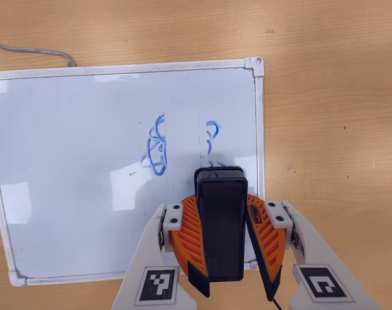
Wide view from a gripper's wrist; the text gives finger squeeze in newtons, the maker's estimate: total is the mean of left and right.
{"total": 11.4, "left": 10.6, "right": 12.2}